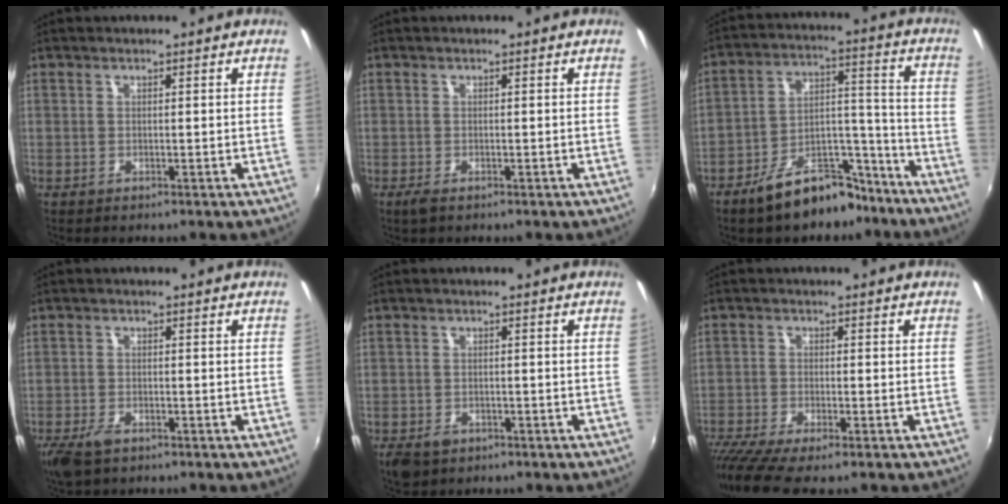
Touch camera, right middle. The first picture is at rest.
{"total": 1.5, "force": [-0.9, 0.5, 1.1], "torque": [-0.022, -0.006, -0.017]}
{"total": 13.8, "force": [-10.5, 6.2, 6.3], "torque": [-0.104, 0.048, -0.149]}
{"total": 4.6, "force": [-3.1, 2.1, 2.6], "torque": [-0.071, -0.013, -0.059]}
{"total": 4.6, "force": [-2.8, 2.9, 2.1], "torque": [-0.053, -0.011, -0.044]}
{"total": 9.2, "force": [-7.4, 0.9, 5.3], "torque": [-0.132, -0.043, -0.131]}